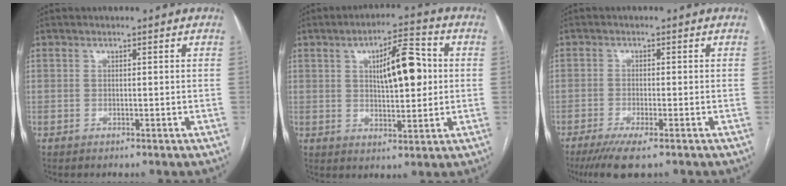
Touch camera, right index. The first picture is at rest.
{"total": 9.6, "force": [1.8, 2.8, 9.0], "torque": [-0.144, 0.018, 0.031]}
{"total": 5.7, "force": [-4.0, 0.5, 4.0], "torque": [-0.069, -0.015, -0.065]}